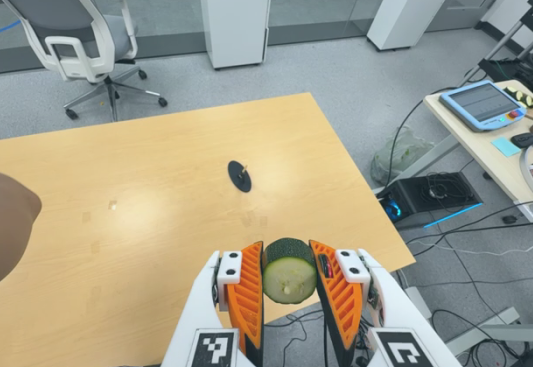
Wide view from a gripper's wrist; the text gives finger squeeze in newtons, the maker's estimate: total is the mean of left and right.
{"total": 10.9, "left": 9.9, "right": 11.9}